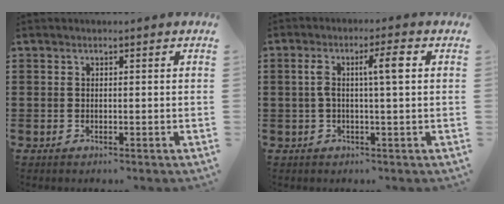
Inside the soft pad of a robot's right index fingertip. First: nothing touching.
{"total": 5.3, "force": [0.8, 0.7, 5.2], "torque": [-0.099, 0.005, 0.007]}